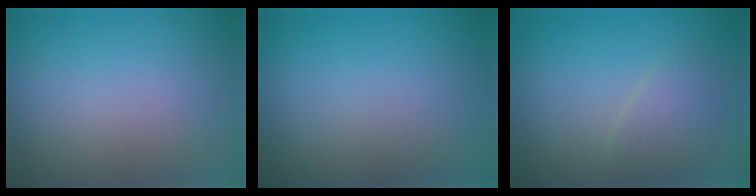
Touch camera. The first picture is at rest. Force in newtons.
{"total": 0.0}
{"total": 2.1, "press": 2.1, "slide": 0.0}